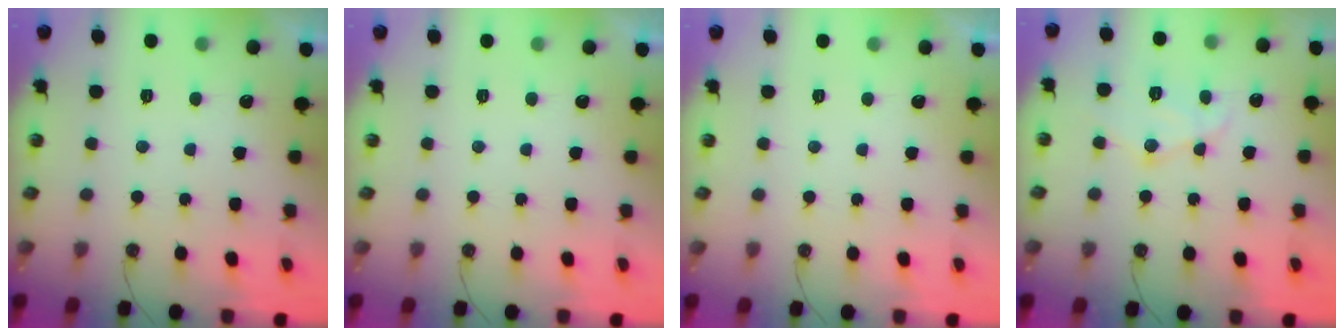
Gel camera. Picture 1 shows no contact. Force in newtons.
{"total": 0.0}
{"total": 0.0}
{"total": 11.4, "press": 11.3, "slide": 1.0}